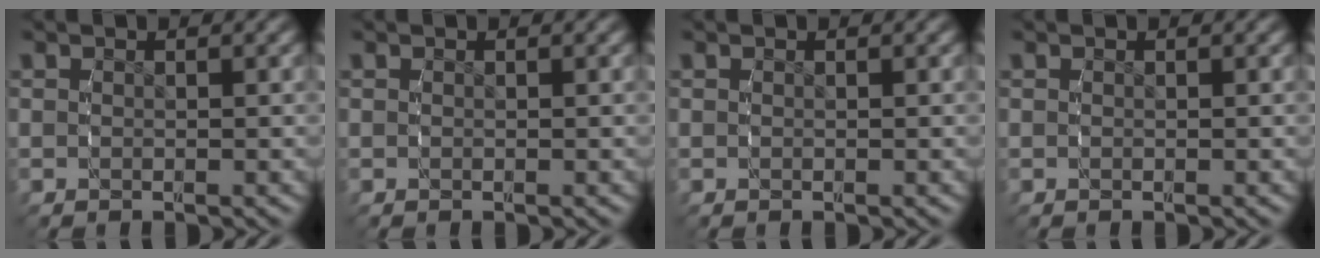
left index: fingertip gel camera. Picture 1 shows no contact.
{"total": 0.0}
{"total": 0.0}
{"total": 0.0}